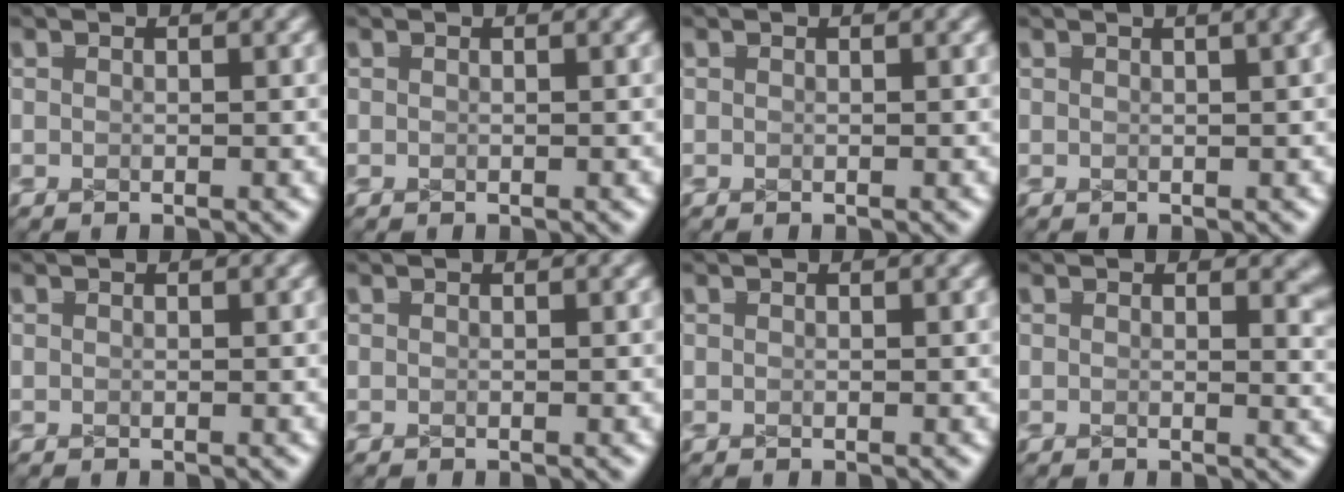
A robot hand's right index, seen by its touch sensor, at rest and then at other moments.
{"total": 0.0}
{"total": 0.0}
{"total": 1.4, "force": [0.9, 0.2, 1.0], "torque": [-0.008, 0.008, 0.011]}
{"total": 0.0}
{"total": 0.0}
{"total": 0.0}
{"total": 1.6, "force": [1.1, 0.5, 1.0], "torque": [-0.007, -0.004, 0.015]}